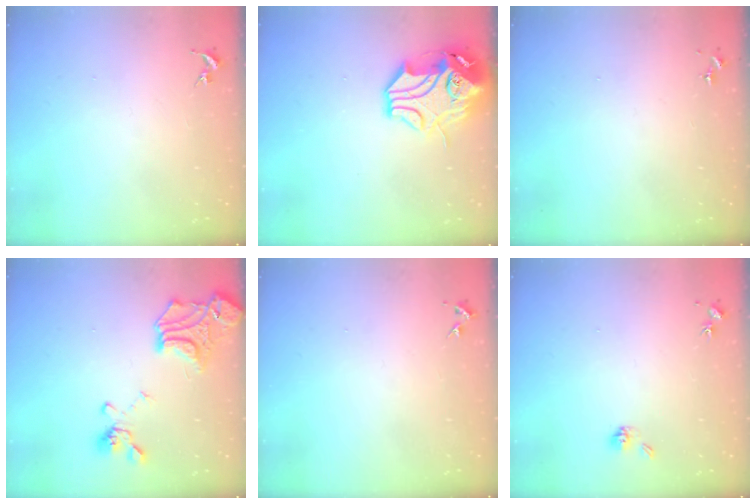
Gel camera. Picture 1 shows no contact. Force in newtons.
{"total": 15.5, "press": 15.3, "slide": 2.4}
{"total": 0.0}
{"total": 19.3, "press": 19.2, "slide": 2.0}
{"total": 3.9, "press": 3.8, "slide": 0.6}
{"total": 4.4, "press": 3.9, "slide": 2.1}